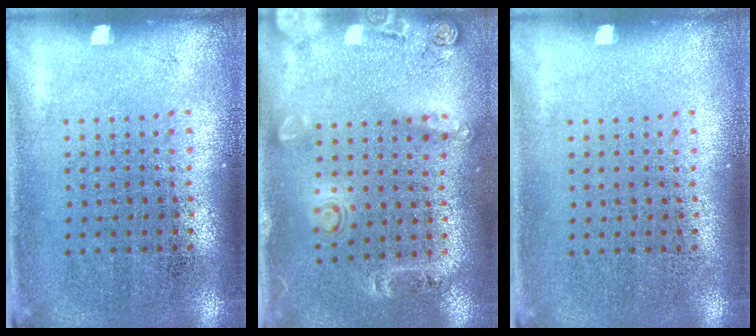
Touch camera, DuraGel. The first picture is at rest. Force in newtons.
{"total": 1.6, "press": 1.2, "slide": 1.1}
{"total": 0.0}